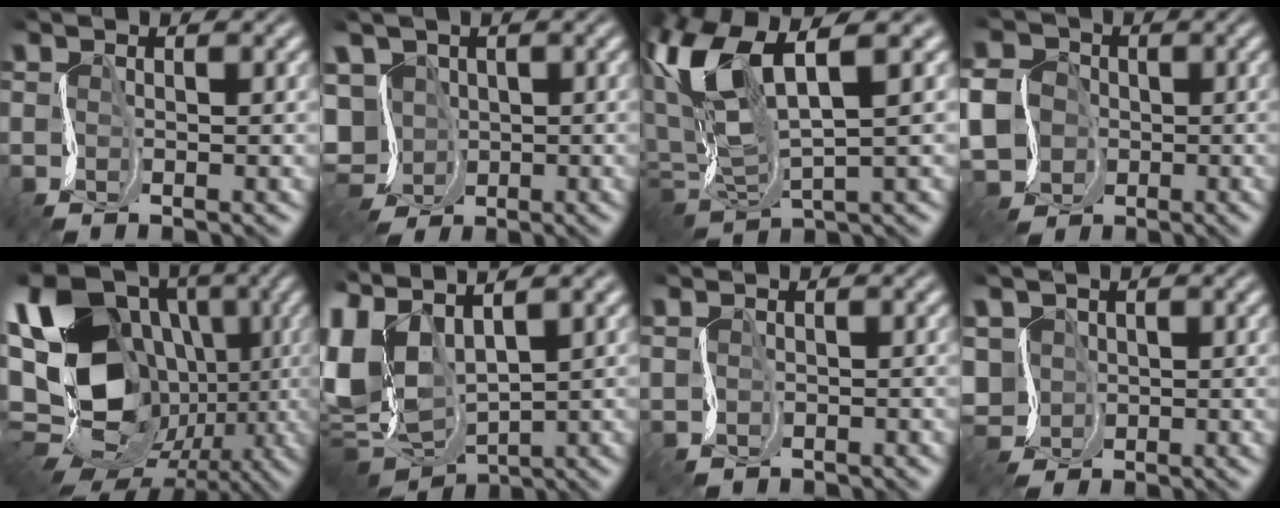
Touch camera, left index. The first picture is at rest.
{"total": 5.9, "force": [-1.0, 5.0, 2.8], "torque": [-0.069, -0.008, -0.012]}
{"total": 8.4, "force": [3.0, 3.4, 7.1], "torque": [-0.158, 0.013, 0.059]}
{"total": 7.3, "force": [-1.6, 6.9, 1.9], "torque": [-0.051, -0.005, -0.061]}
{"total": 20.9, "force": [0.6, 17.4, 11.7], "torque": [-0.217, -0.004, -0.012]}
{"total": 10.4, "force": [2.7, 6.1, 8.0], "torque": [-0.210, 0.005, 0.058]}
{"total": 0.8, "force": [-0.1, 0.5, -0.6], "torque": [0.010, -0.001, 0.004]}
{"total": 4.2, "force": [0.5, 3.9, 1.6], "torque": [-0.062, 0.004, 0.019]}